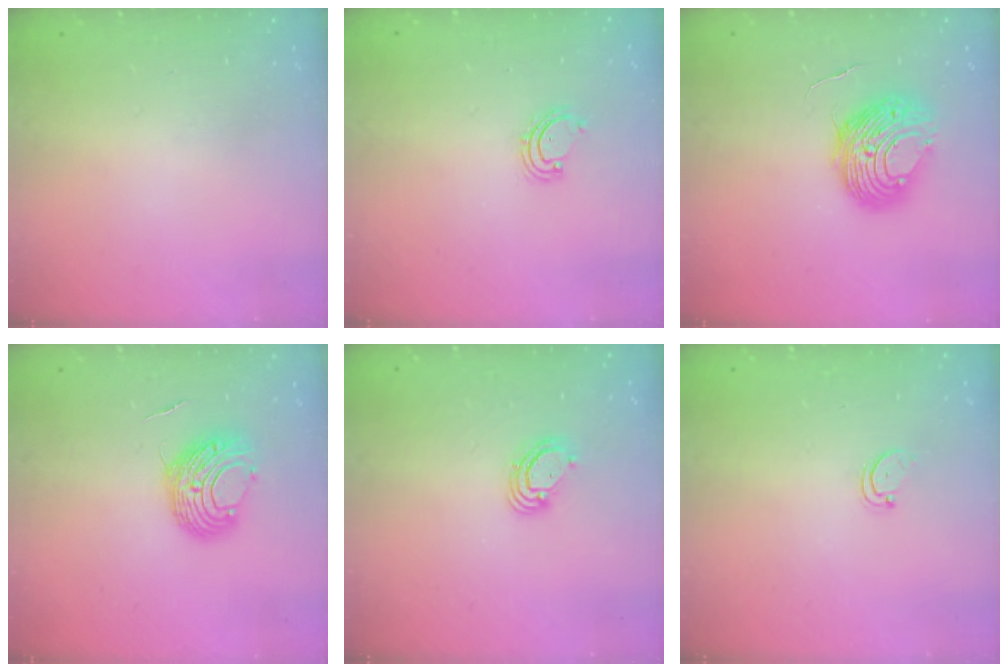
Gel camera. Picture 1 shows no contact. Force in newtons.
{"total": 2.7, "press": 2.6, "slide": 0.5}
{"total": 9.7, "press": 9.6, "slide": 1.1}
{"total": 10.2, "press": 10.2, "slide": 0.8}
{"total": 4.1, "press": 4.1, "slide": 0.3}
{"total": 1.5, "press": 1.5, "slide": 0.3}